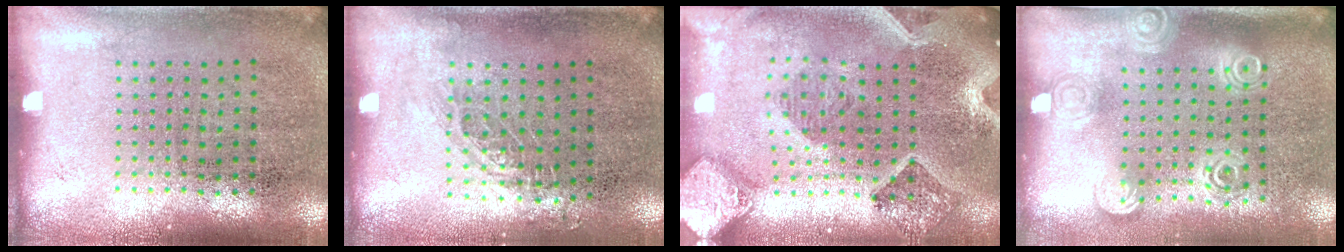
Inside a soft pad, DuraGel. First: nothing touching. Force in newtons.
{"total": 0.8, "press": 0.8, "slide": 0.2}
{"total": 2.8, "press": 2.5, "slide": 1.3}
{"total": 1.7, "press": 1.3, "slide": 1.1}